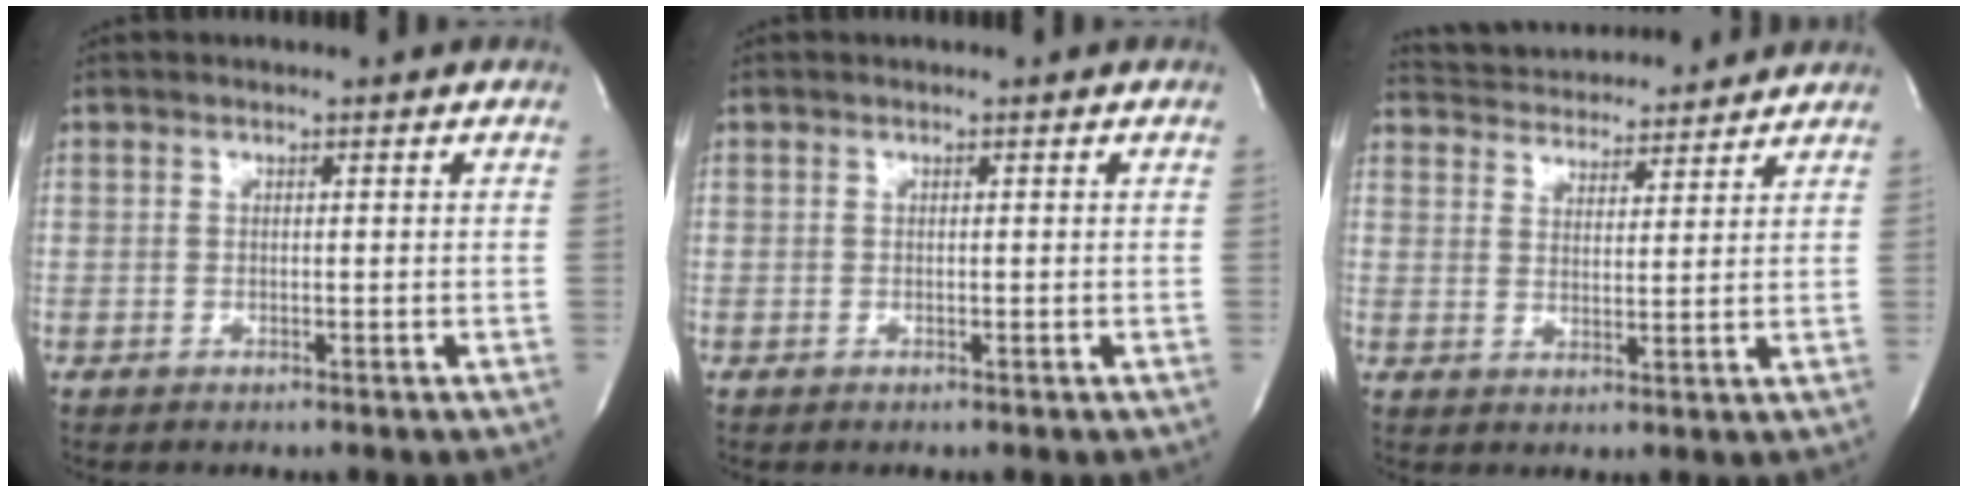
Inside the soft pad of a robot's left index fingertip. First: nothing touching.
{"total": 0.0}
{"total": 12.5, "force": [11.9, 2.4, 2.8], "torque": [-0.049, 0.023, 0.178]}